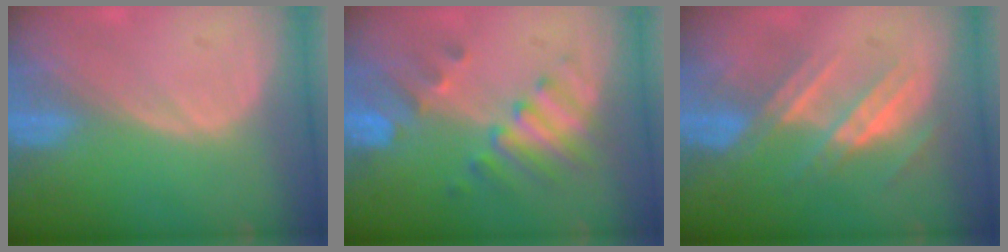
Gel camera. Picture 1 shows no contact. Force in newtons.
{"total": 7.6, "press": 6.7, "slide": 3.6}
{"total": 7.2, "press": 6.6, "slide": 2.7}